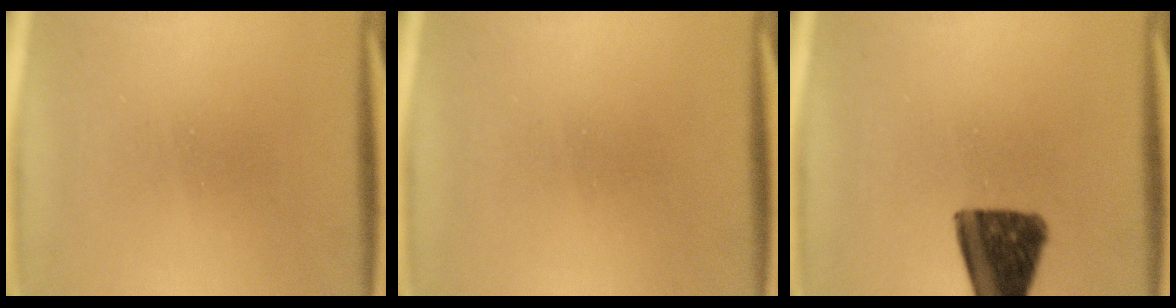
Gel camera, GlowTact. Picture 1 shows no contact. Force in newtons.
{"total": 1.6}
{"total": 14.4}